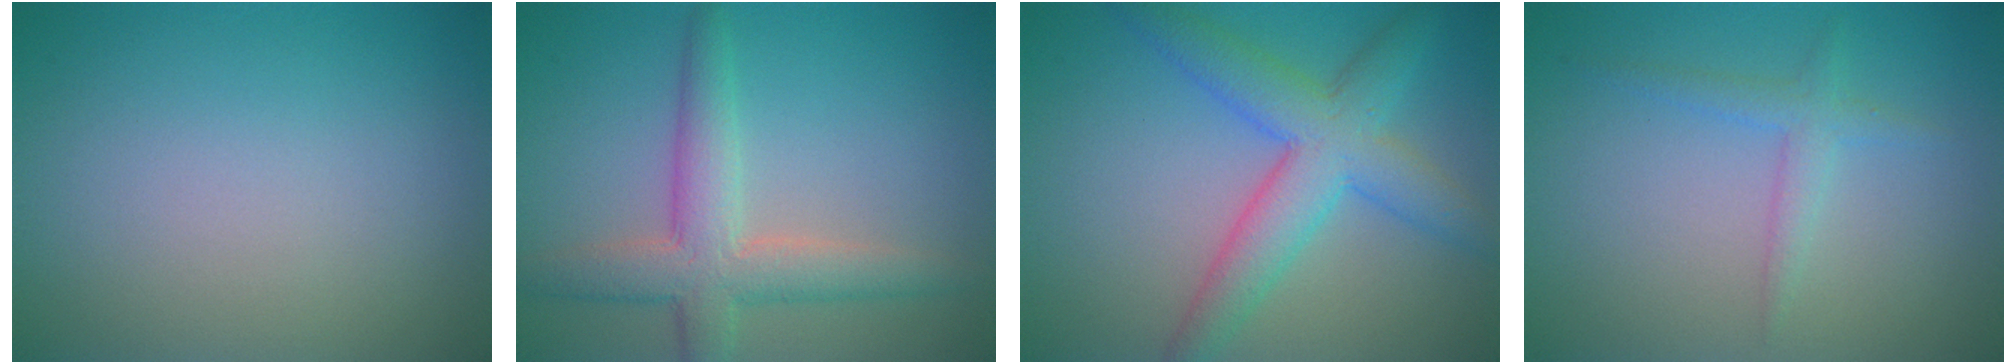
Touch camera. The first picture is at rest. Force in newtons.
{"total": 4.9, "press": 4.9, "slide": 0.2}
{"total": 6.0, "press": 6.0, "slide": 0.2}
{"total": 1.7, "press": 1.7, "slide": 0.1}